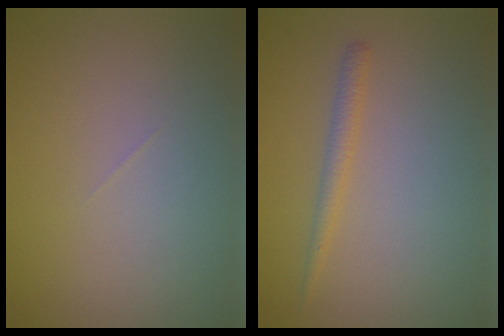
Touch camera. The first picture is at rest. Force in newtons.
{"total": 1.5, "press": 1.5, "slide": 0.0}